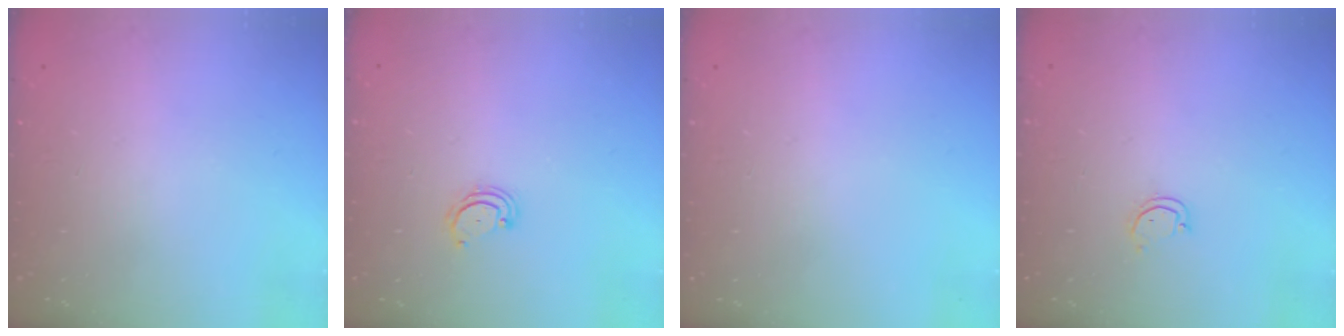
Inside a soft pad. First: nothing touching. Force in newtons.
{"total": 2.8, "press": 2.8, "slide": 0.3}
{"total": 0.0}
{"total": 3.2, "press": 3.2, "slide": 0.2}